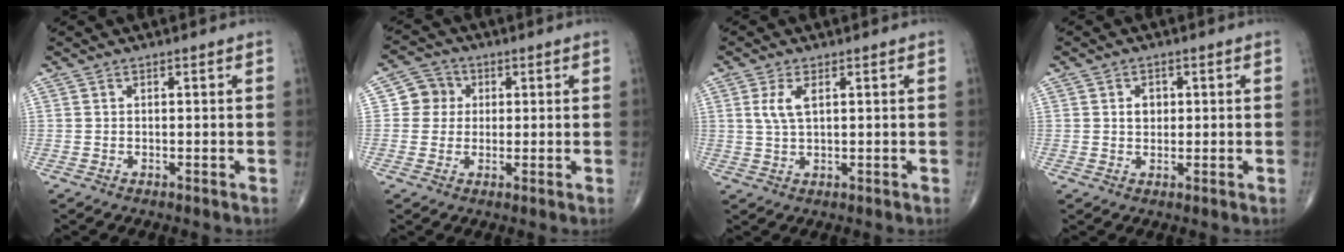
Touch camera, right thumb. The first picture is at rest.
{"total": 5.1, "force": [0.8, 4.9, 1.1], "torque": [0.013, 0.007, 0.004]}
{"total": 3.9, "force": [1.2, 1.6, 3.4], "torque": [-0.074, 0.000, 0.028]}
{"total": 2.7, "force": [0.5, 2.1, 1.5], "torque": [-0.011, 0.000, 0.007]}